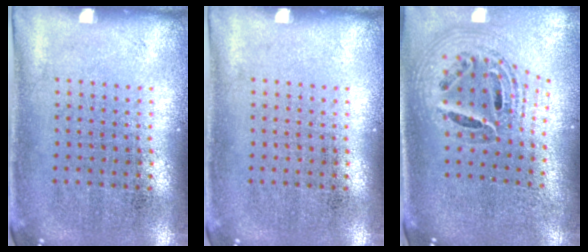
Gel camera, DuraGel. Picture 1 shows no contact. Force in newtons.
{"total": 0.0}
{"total": 1.7, "press": 1.5, "slide": 0.9}